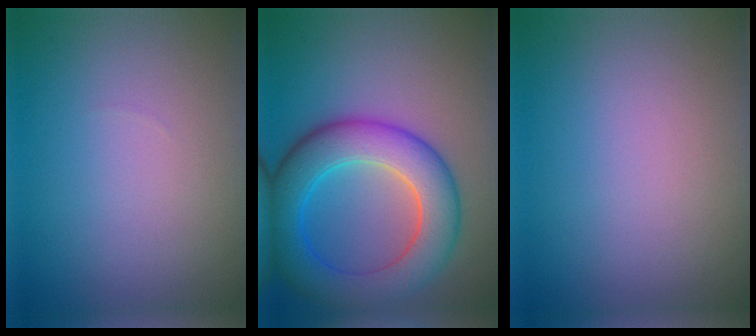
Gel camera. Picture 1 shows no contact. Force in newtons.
{"total": 8.2, "press": 8.2, "slide": 0.3}
{"total": 0.0}